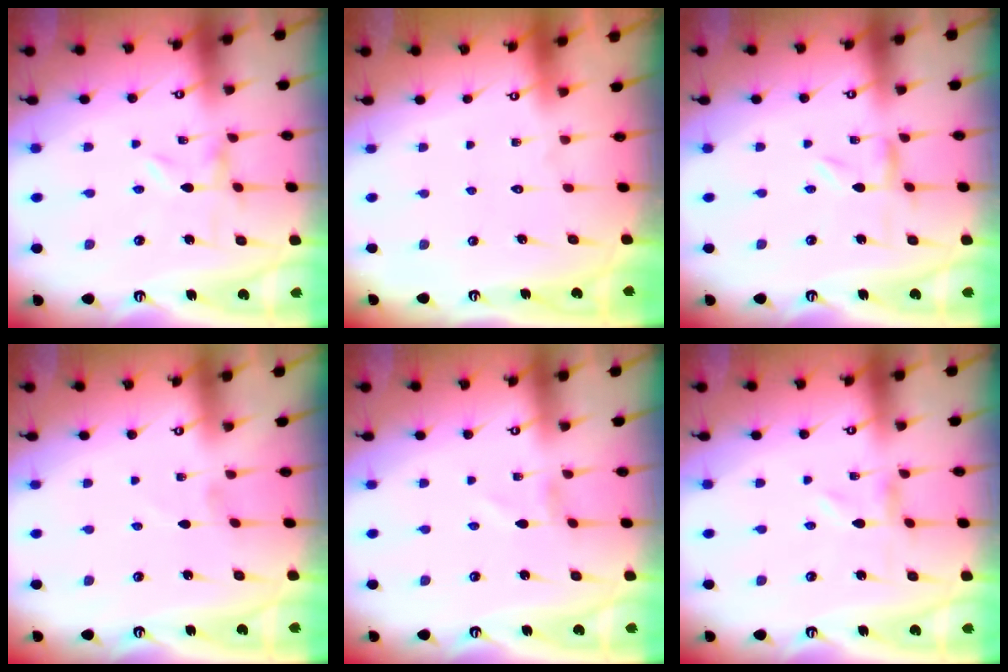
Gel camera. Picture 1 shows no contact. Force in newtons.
{"total": 1.5, "press": 1.5, "slide": 0.1}
{"total": 1.5, "press": 1.5, "slide": 0.2}
{"total": 1.0, "press": 1.0, "slide": 0.1}
{"total": 1.3, "press": 1.3, "slide": 0.1}
{"total": 0.0}